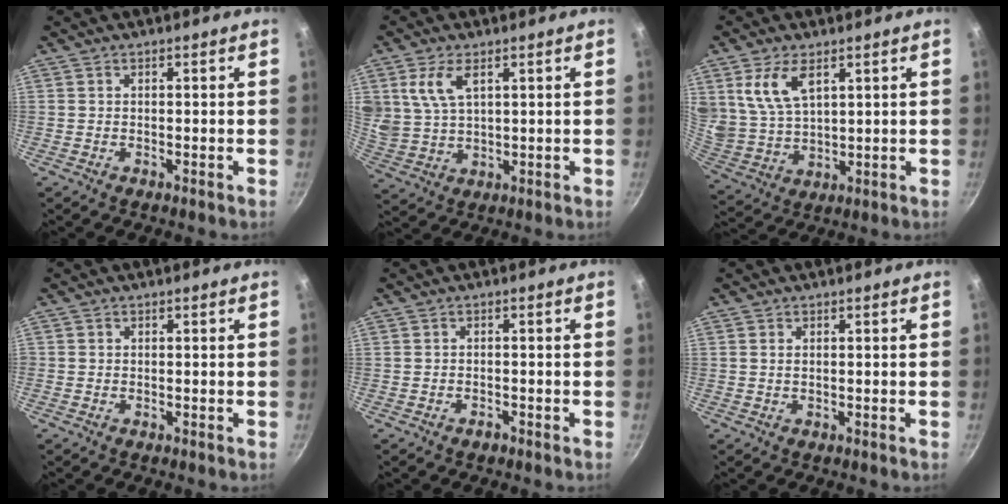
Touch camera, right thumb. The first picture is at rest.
{"total": 7.4, "force": [3.2, 4.1, 5.3], "torque": [-0.103, -0.013, 0.073]}
{"total": 9.9, "force": [4.6, 5.5, 6.9], "torque": [-0.125, -0.026, 0.105]}
{"total": 0.0}
{"total": 1.1, "force": [-0.9, 0.5, 0.4], "torque": [-0.009, 0.010, -0.013]}
{"total": 0.7, "force": [0.1, 0.3, 0.6], "torque": [-0.013, 0.000, 0.002]}